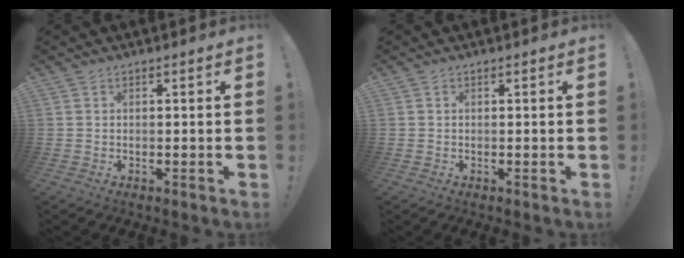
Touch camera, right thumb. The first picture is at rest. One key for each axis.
{"total": 0.0}